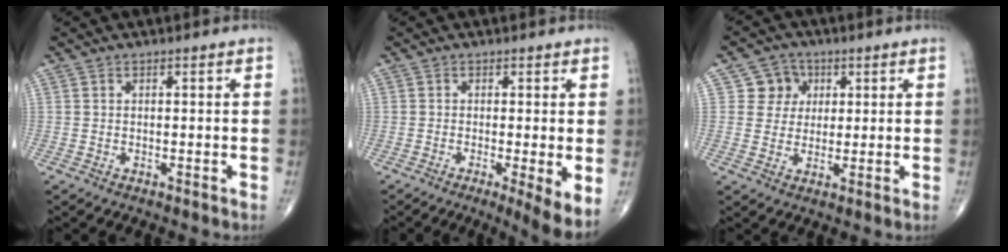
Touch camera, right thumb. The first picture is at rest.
{"total": 5.9, "force": [-1.1, 0.8, 5.7], "torque": [-0.093, -0.020, -0.023]}
{"total": 5.7, "force": [1.7, 5.3, 1.1], "torque": [0.016, 0.002, 0.022]}